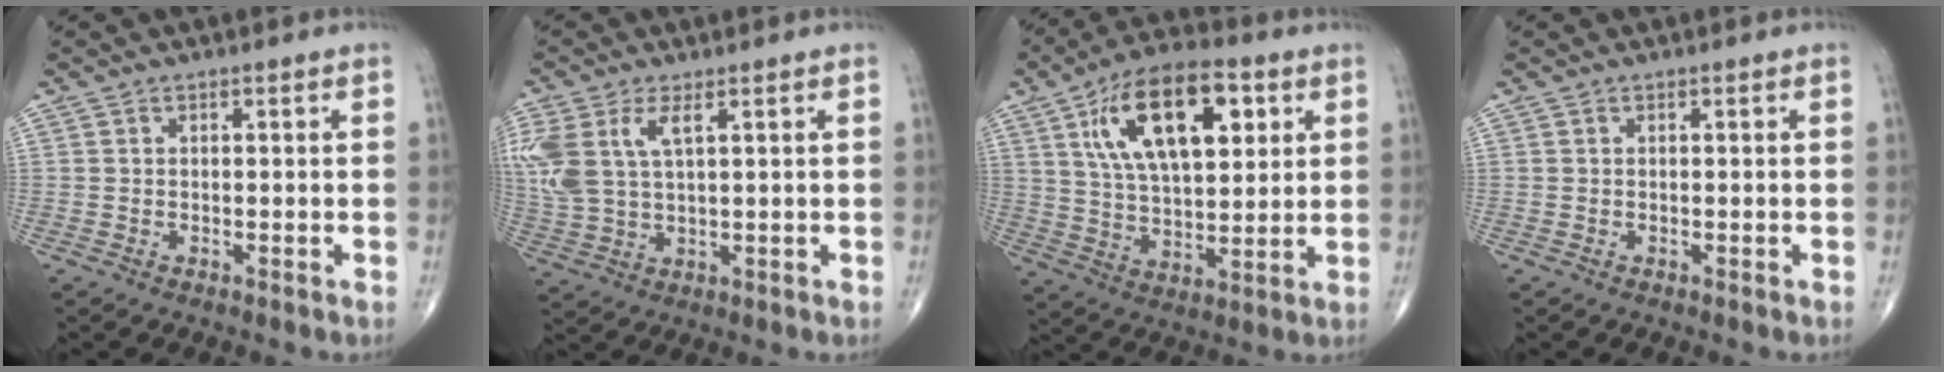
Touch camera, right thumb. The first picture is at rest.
{"total": 11.8, "force": [4.1, 6.1, 9.3], "torque": [-0.231, 0.003, 0.091]}
{"total": 19.6, "force": [7.1, 9.3, 15.7], "torque": [-0.235, -0.010, 0.121]}
{"total": 0.0}